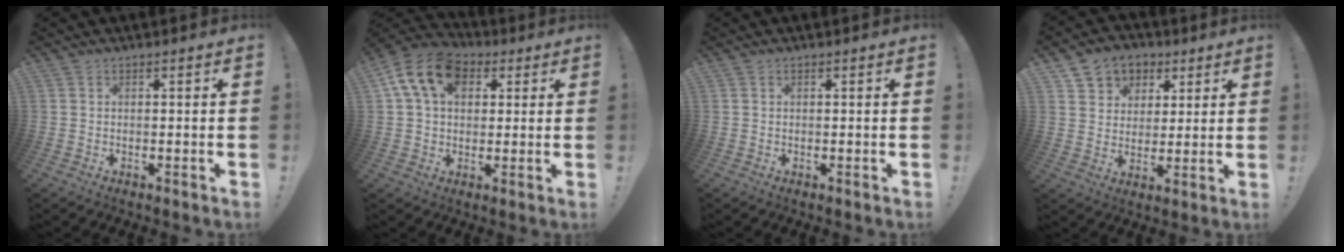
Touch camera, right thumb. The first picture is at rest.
{"total": 13.8, "force": [4.9, 9.6, 8.6], "torque": [-0.155, -0.004, 0.094]}
{"total": 0.0}
{"total": 8.0, "force": [3.6, 7.0, 1.6], "torque": [-0.021, -0.026, 0.073]}